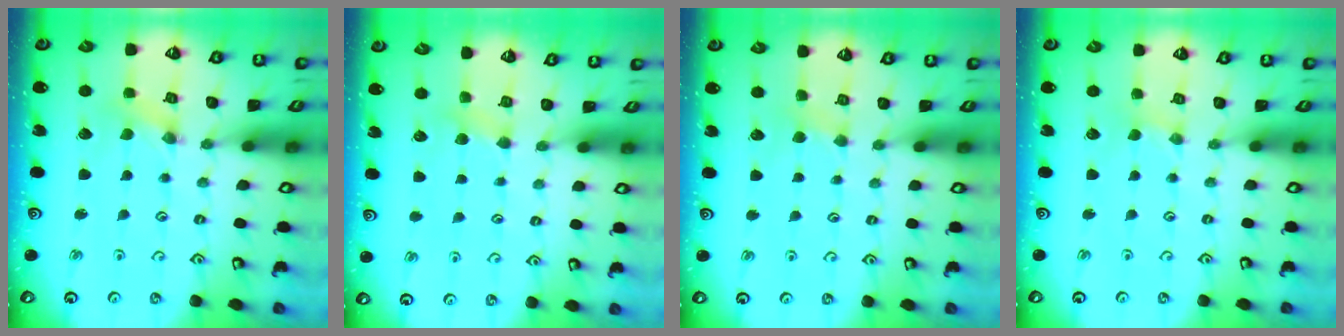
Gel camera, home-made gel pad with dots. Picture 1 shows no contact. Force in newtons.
{"total": 3.5, "press": 3.5, "slide": 0.5}
{"total": 2.8, "press": 2.7, "slide": 0.5}
{"total": 0.0}